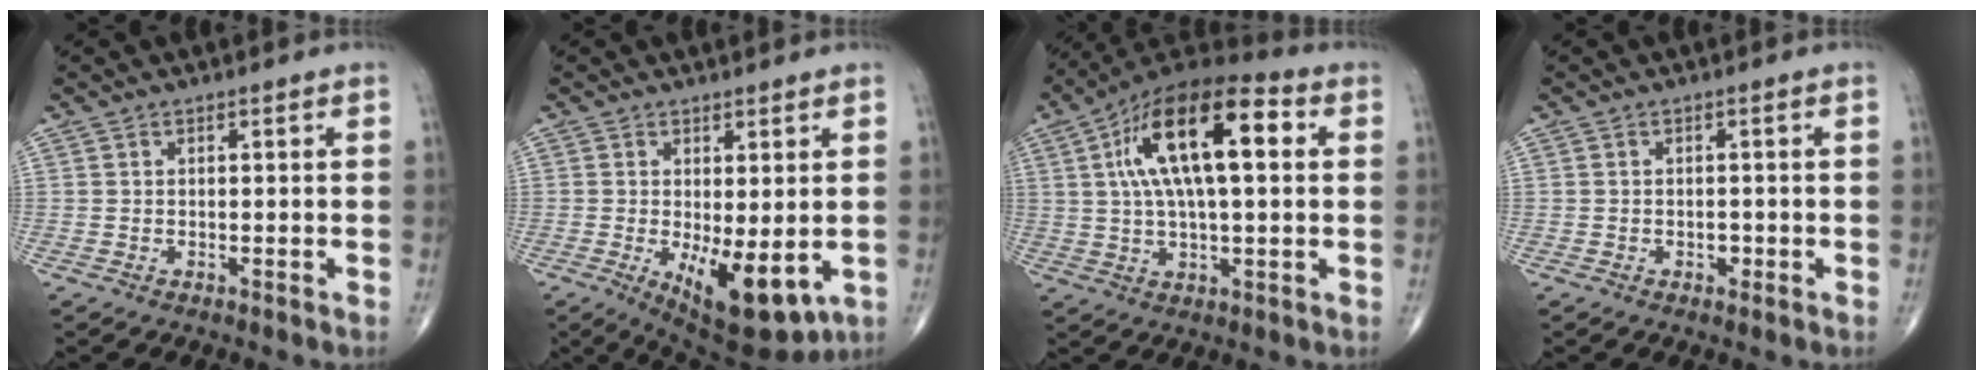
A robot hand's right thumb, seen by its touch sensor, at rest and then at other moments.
{"total": 11.5, "force": [-2.5, 4.7, 10.2], "torque": [-0.141, -0.025, -0.019]}
{"total": 20.1, "force": [4.7, 8.2, 17.7], "torque": [-0.299, 0.022, 0.070]}
{"total": 1.4, "force": [-0.5, 1.0, 0.9], "torque": [-0.009, 0.002, -0.008]}